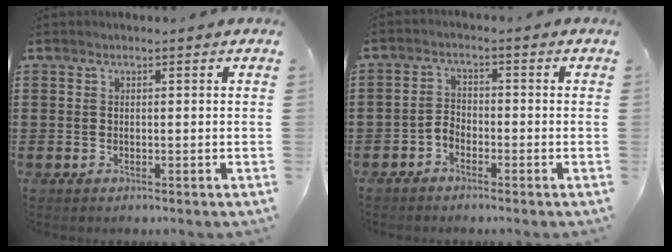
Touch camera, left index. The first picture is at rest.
{"total": 2.1, "force": [-1.6, 1.0, 0.9], "torque": [-0.030, 0.004, -0.037]}